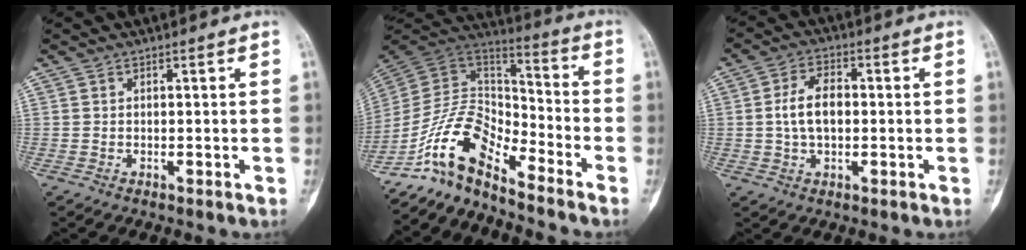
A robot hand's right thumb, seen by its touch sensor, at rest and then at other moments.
{"total": 12.6, "force": [-9.8, 4.7, 6.3], "torque": [-0.107, 0.101, -0.196]}
{"total": 6.9, "force": [0.0, 4.1, 5.6], "torque": [-0.097, 0.015, -0.003]}